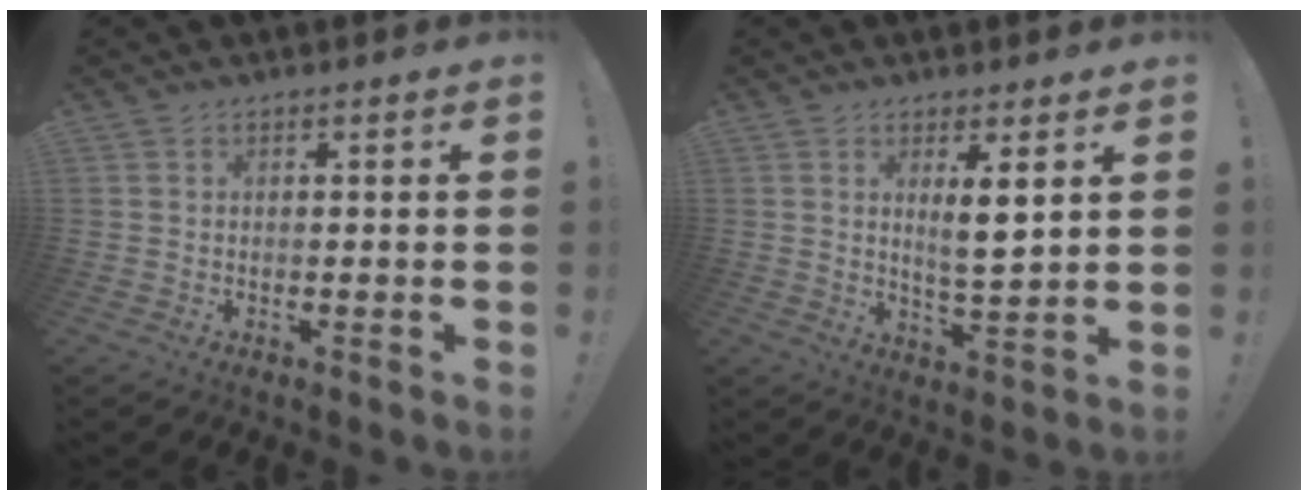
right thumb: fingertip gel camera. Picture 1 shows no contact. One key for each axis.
{"total": 6.7, "fx": 3.0, "fy": 1.1, "fz": 5.8, "tx": -0.087, "ty": -0.018, "tz": 0.046}